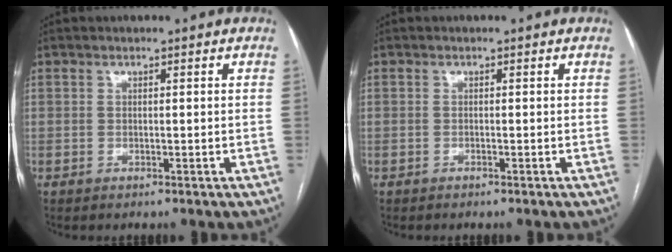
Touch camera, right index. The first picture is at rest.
{"total": 0.0}